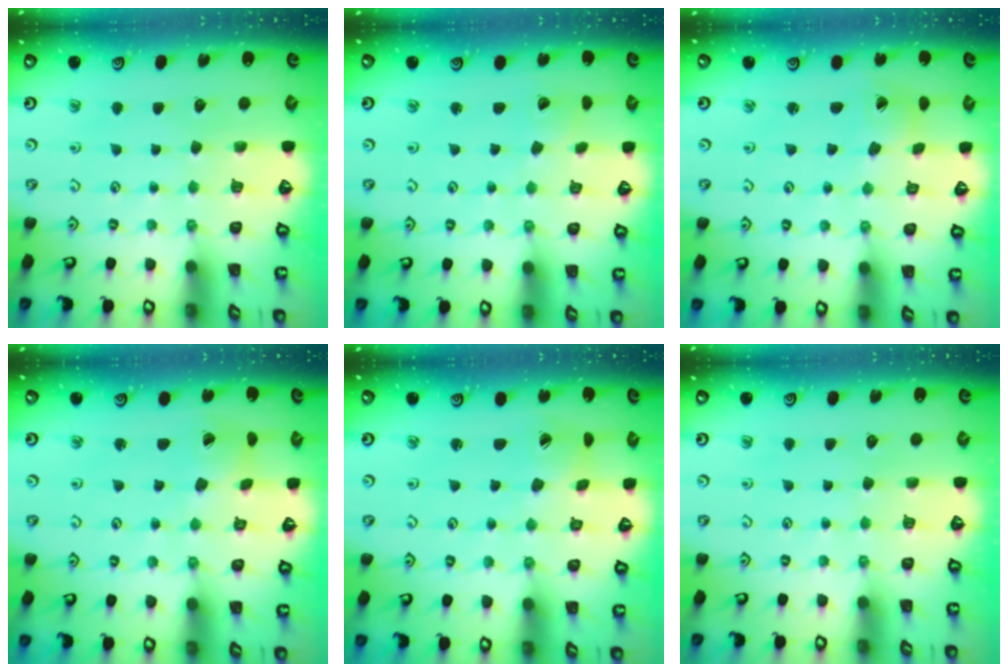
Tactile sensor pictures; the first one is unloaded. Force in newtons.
{"total": 2.1, "press": 2.1, "slide": 0.2}
{"total": 1.3, "press": 1.3, "slide": 0.1}
{"total": 2.0, "press": 2.0, "slide": 0.3}
{"total": 2.2, "press": 2.2, "slide": 0.3}
{"total": 0.0}